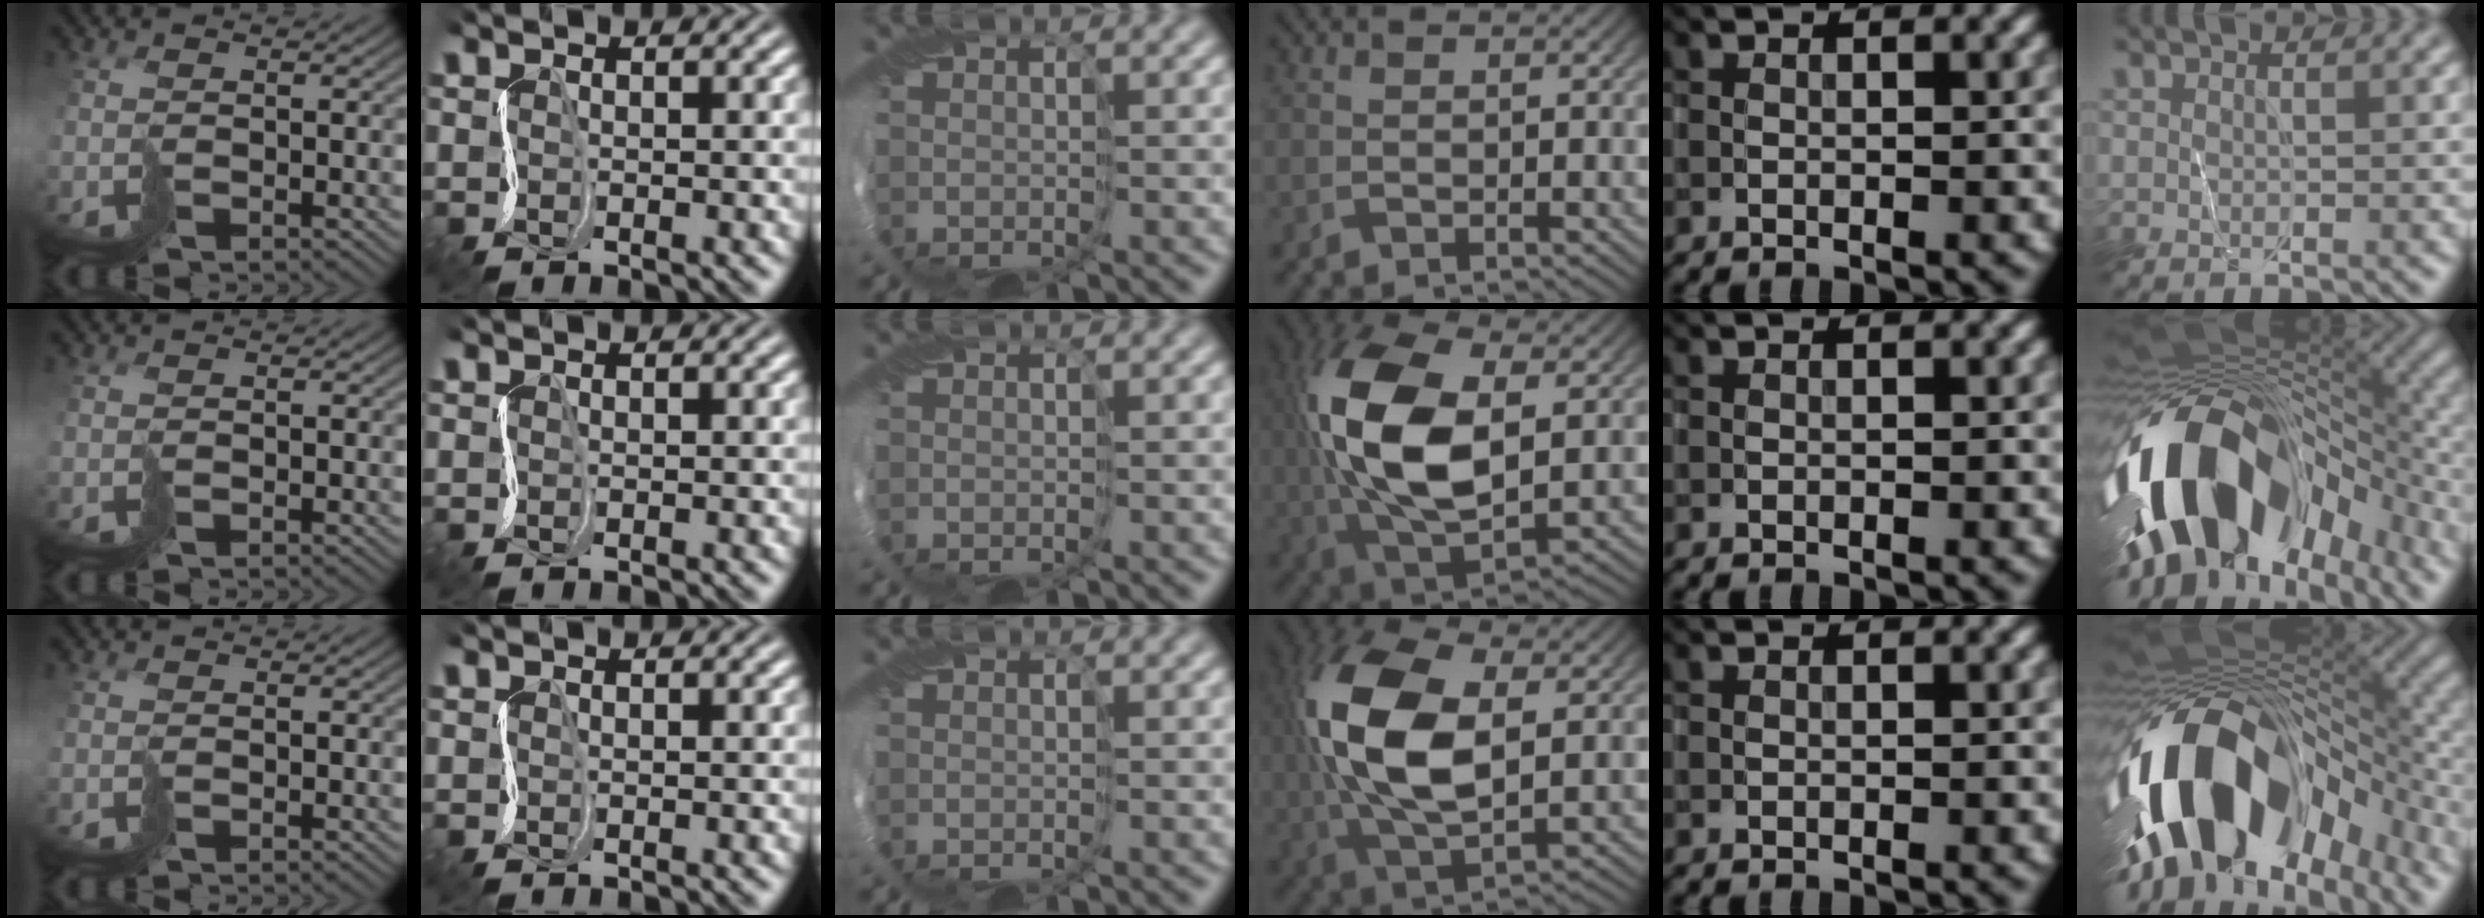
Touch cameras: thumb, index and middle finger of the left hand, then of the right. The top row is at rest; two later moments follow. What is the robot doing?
{"motion": "cut", "object": "receipt paper"}